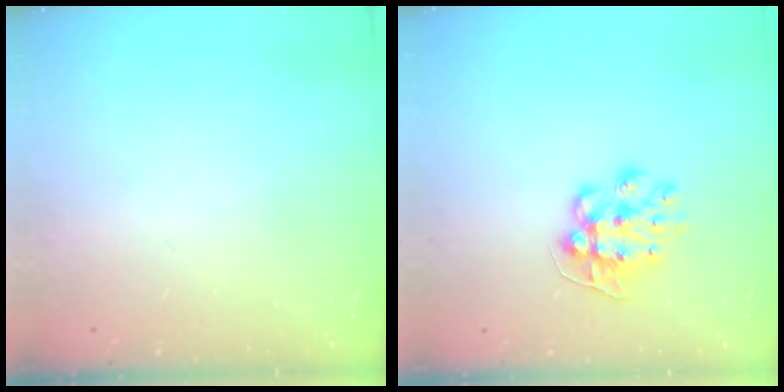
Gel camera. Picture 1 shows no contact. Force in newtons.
{"total": 9.4, "press": 9.4, "slide": 0.5}